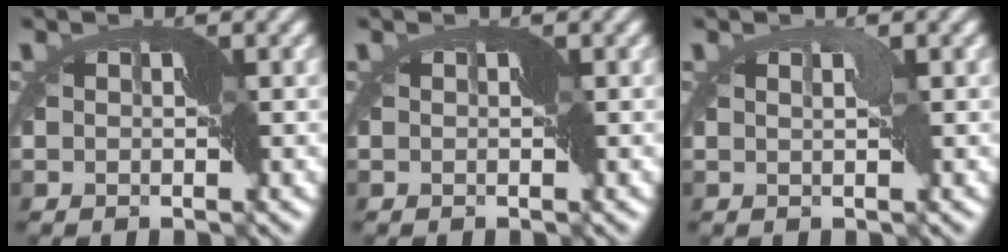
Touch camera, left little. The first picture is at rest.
{"total": 0.0}
{"total": 0.9, "force": [0.6, -0.1, 0.7], "torque": [-0.018, 0.002, 0.012]}